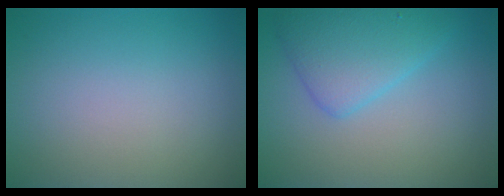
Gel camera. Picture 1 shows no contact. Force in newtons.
{"total": 4.2, "press": 4.2, "slide": 0.2}